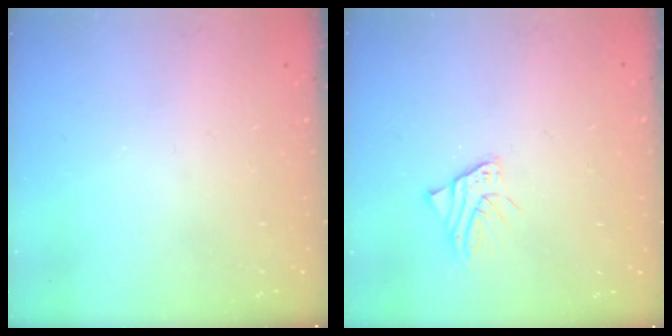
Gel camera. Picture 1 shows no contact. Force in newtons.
{"total": 1.6, "press": 1.6, "slide": 0.2}